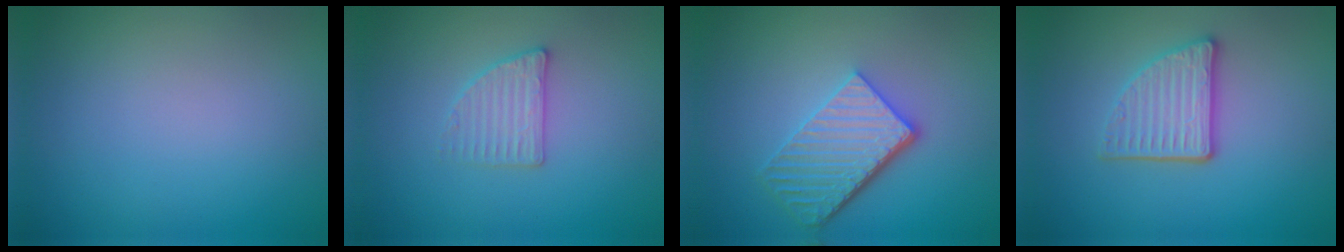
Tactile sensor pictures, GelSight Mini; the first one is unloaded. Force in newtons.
{"total": 2.3, "press": 2.2, "slide": 0.5}
{"total": 5.2, "press": 3.9, "slide": 3.4}
{"total": 3.5, "press": 3.0, "slide": 1.7}